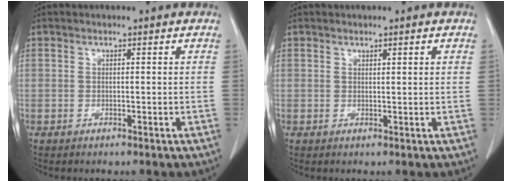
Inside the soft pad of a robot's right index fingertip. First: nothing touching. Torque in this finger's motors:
{"motor_torque": [-0.22, 0.02, 0.00, -0.01]}